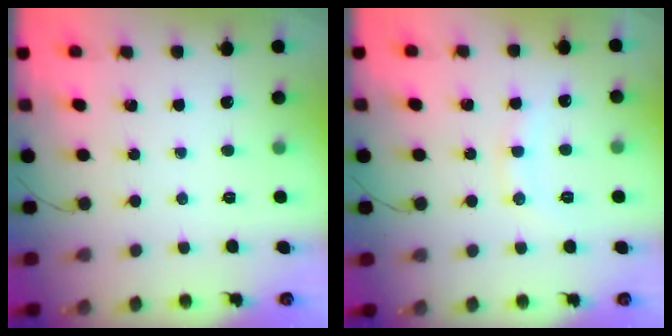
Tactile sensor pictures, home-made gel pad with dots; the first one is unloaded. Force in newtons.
{"total": 8.8, "press": 8.7, "slide": 0.9}